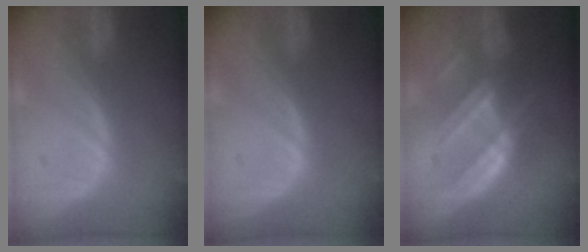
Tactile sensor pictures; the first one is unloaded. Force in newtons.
{"total": 0.0}
{"total": 7.4, "press": 7.1, "slide": 2.0}